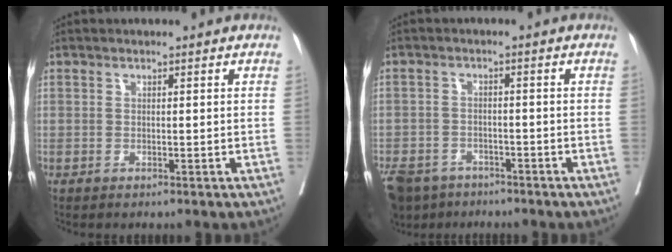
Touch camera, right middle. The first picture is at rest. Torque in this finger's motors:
{"motor_torque": [0.36, -0.34, 0.31, 0.05]}